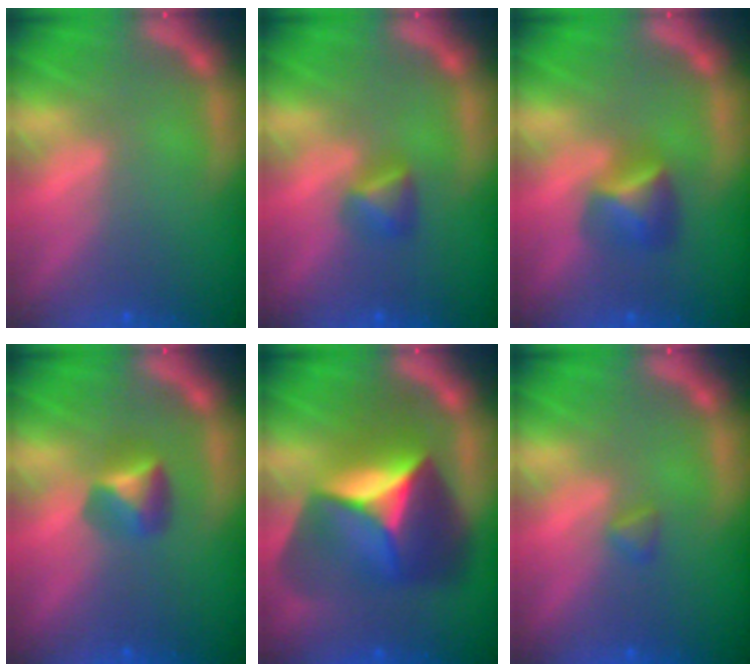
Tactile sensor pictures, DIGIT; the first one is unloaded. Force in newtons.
{"total": 1.9}
{"total": 2.9}
{"total": 2.4}
{"total": 10.0}
{"total": 0.9}